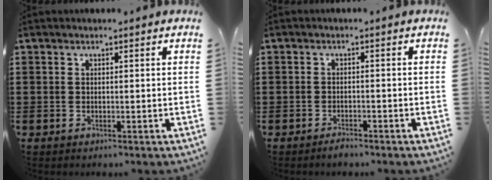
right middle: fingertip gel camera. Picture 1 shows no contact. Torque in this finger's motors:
{"motor_torque": [2.14, 0.00, -0.01, 0.03]}